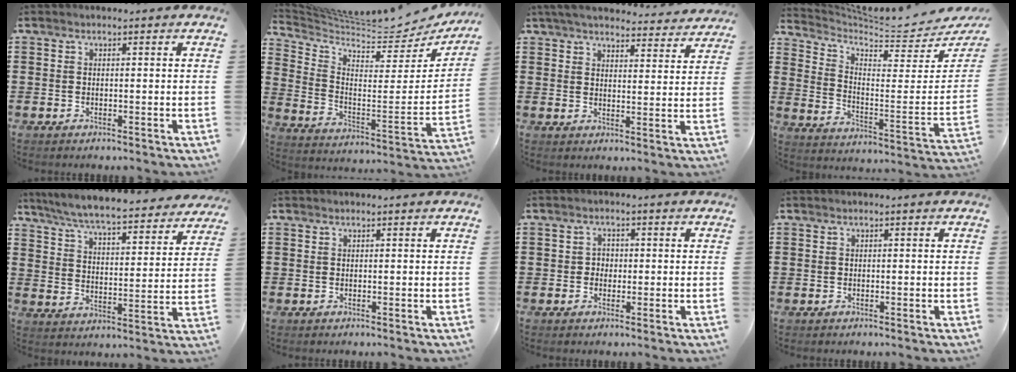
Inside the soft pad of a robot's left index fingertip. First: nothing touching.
{"total": 5.7, "force": [5.6, 0.7, 1.2], "torque": [-0.059, -0.054, 0.091]}
{"total": 4.5, "force": [4.2, 0.8, 1.5], "torque": [-0.043, -0.012, 0.075]}
{"total": 5.4, "force": [5.0, 1.1, 1.8], "torque": [-0.061, -0.050, 0.079]}
{"total": 6.5, "force": [6.2, -0.1, 2.1], "torque": [-0.068, -0.045, 0.105]}
{"total": 0.0}
{"total": 1.5, "force": [-0.1, 1.4, 0.5], "torque": [-0.016, 0.006, -0.005]}
{"total": 0.0}